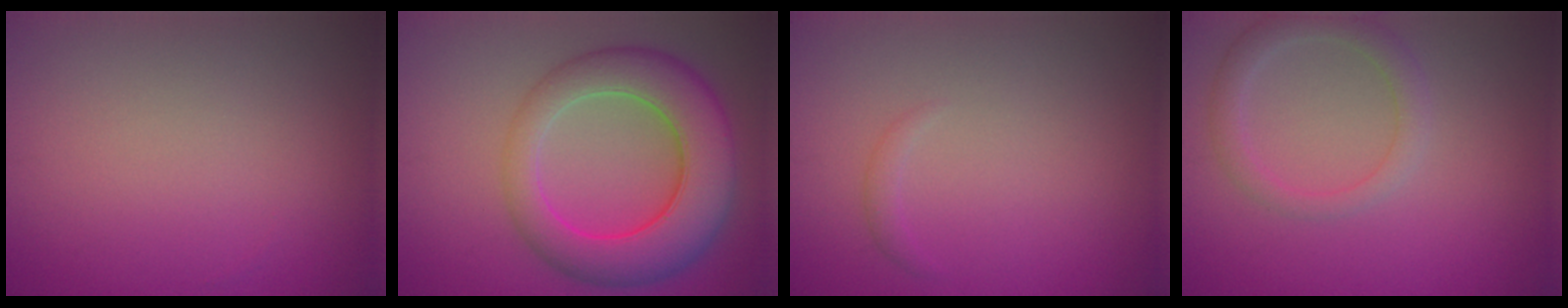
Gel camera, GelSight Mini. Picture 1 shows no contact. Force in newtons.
{"total": 9.0, "press": 9.0, "slide": 0.4}
{"total": 0.7, "press": 0.7, "slide": 0.0}
{"total": 2.6, "press": 2.6, "slide": 0.3}